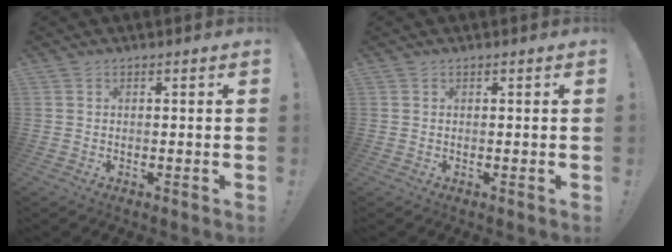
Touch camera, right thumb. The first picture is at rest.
{"total": 0.0}